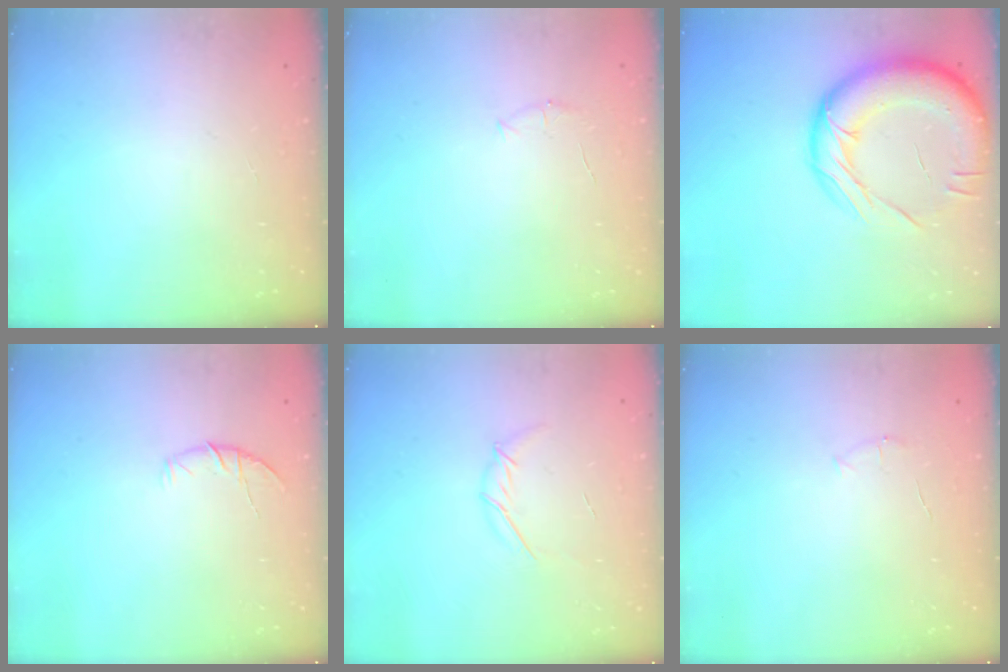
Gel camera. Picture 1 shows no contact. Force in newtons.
{"total": 4.2, "press": 4.0, "slide": 1.1}
{"total": 21.8, "press": 21.6, "slide": 2.8}
{"total": 6.5, "press": 6.4, "slide": 1.3}
{"total": 5.5, "press": 5.4, "slide": 0.9}
{"total": 3.6, "press": 3.4, "slide": 1.0}